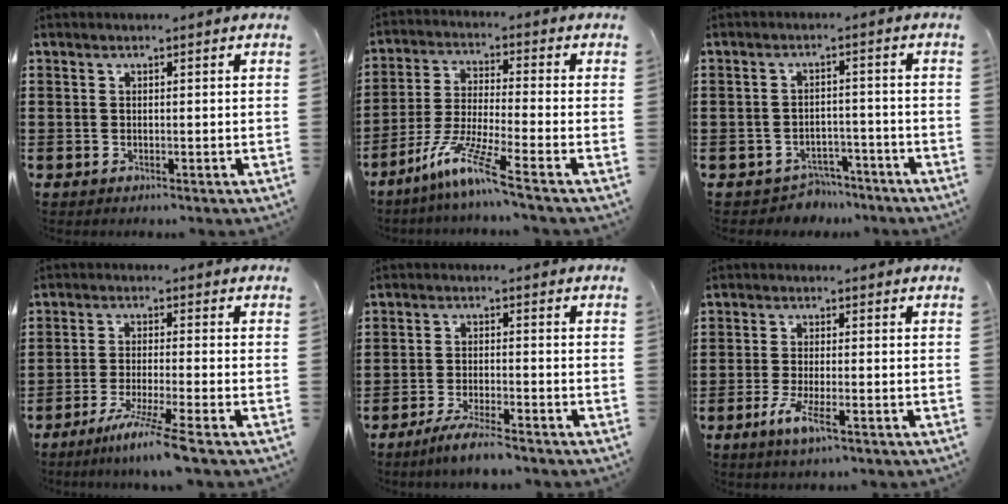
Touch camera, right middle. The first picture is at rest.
{"total": 8.4, "force": [-6.1, 0.0, 5.8], "torque": [-0.120, -0.010, -0.119]}
{"total": 3.2, "force": [-3.1, 0.9, -0.2], "torque": [-0.008, 0.003, -0.067]}
{"total": 5.8, "force": [-4.4, -0.9, 3.5], "torque": [-0.068, -0.021, -0.083]}
{"total": 4.2, "force": [-3.7, 0.0, 2.1], "torque": [-0.050, -0.009, -0.072]}
{"total": 4.3, "force": [-2.0, 0.7, 3.8], "torque": [-0.083, -0.012, -0.038]}